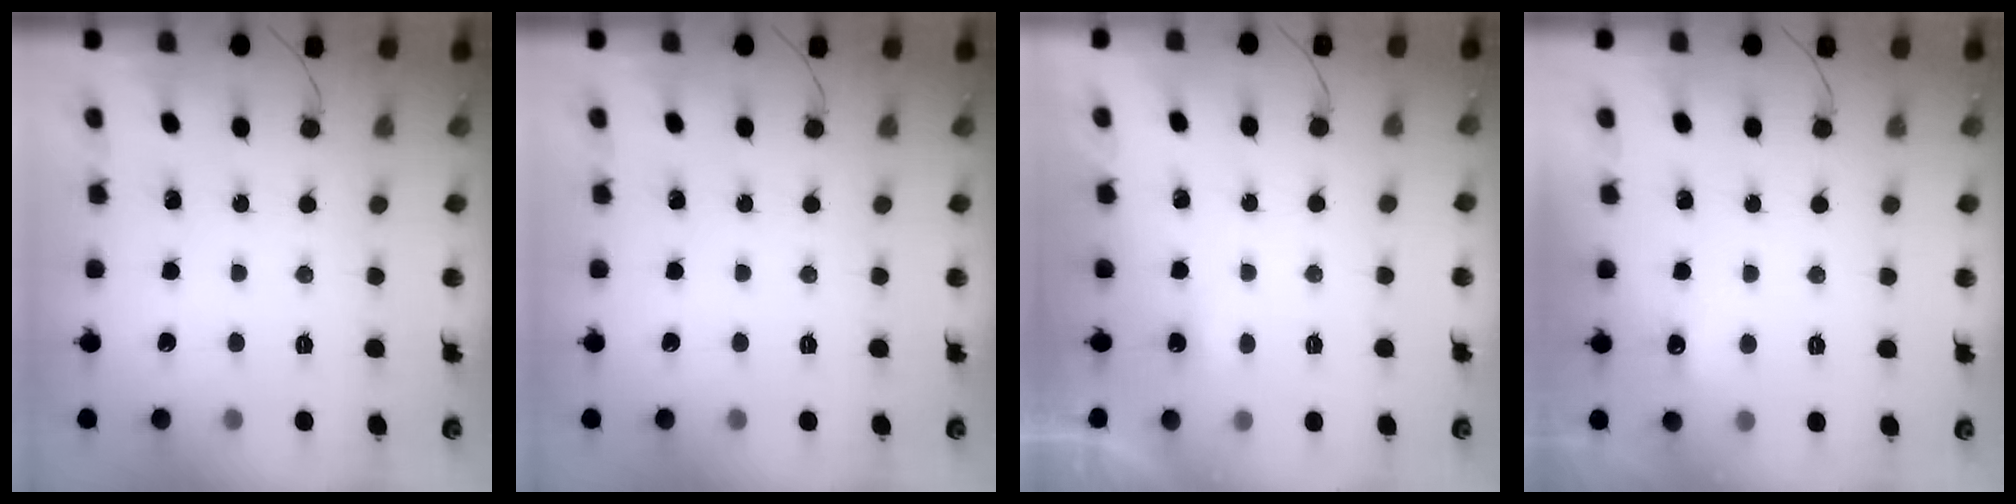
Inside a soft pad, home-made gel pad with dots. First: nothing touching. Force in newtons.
{"total": 0.0}
{"total": 1.6, "press": 1.5, "slide": 0.6}
{"total": 11.4, "press": 3.9, "slide": 10.8}